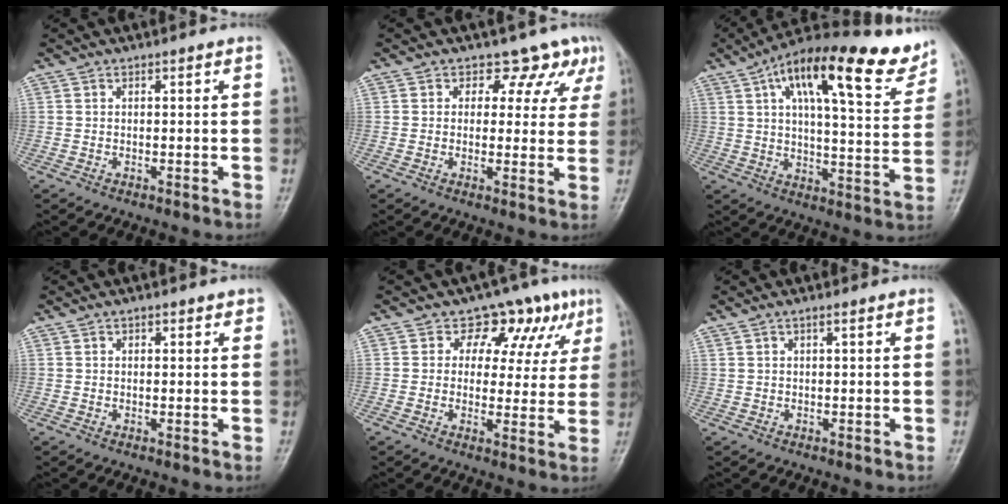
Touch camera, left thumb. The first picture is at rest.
{"total": 7.0, "force": [4.7, 4.8, 1.9], "torque": [0.021, -0.019, 0.040]}
{"total": 21.5, "force": [12.7, 6.8, 15.9], "torque": [-0.215, -0.023, 0.190]}
{"total": 1.7, "force": [1.1, 1.0, 0.9], "torque": [0.001, -0.003, 0.010]}
{"total": 10.3, "force": [5.4, 7.2, 5.0], "torque": [-0.008, -0.012, 0.061]}
{"total": 0.9, "force": [0.5, 0.1, 0.7], "torque": [-0.016, 0.010, 0.011]}